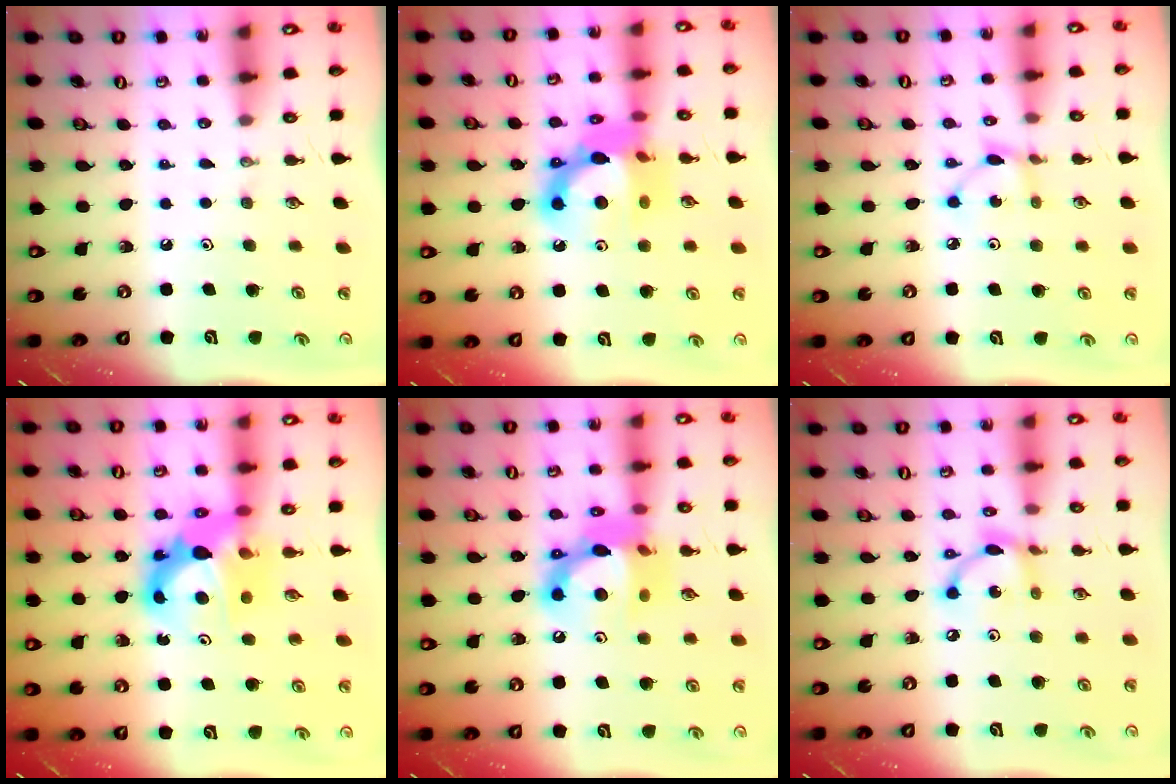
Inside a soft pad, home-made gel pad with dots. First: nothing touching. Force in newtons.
{"total": 14.7, "press": 14.6, "slide": 1.4}
{"total": 2.9, "press": 2.9, "slide": 0.1}
{"total": 10.9, "press": 10.8, "slide": 0.9}
{"total": 14.6, "press": 14.5, "slide": 1.5}
{"total": 10.0, "press": 10.0, "slide": 0.7}